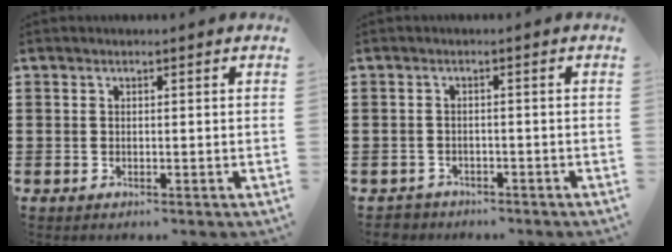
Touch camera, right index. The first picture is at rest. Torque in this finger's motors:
{"motor_torque": [-0.07, 0.15, -0.11, -0.04]}